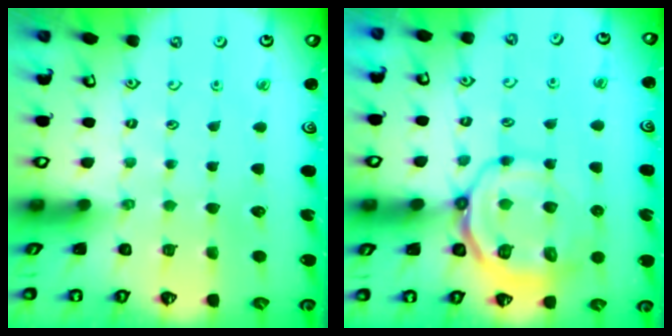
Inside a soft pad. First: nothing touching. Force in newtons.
{"total": 11.5, "press": 11.2, "slide": 2.6}